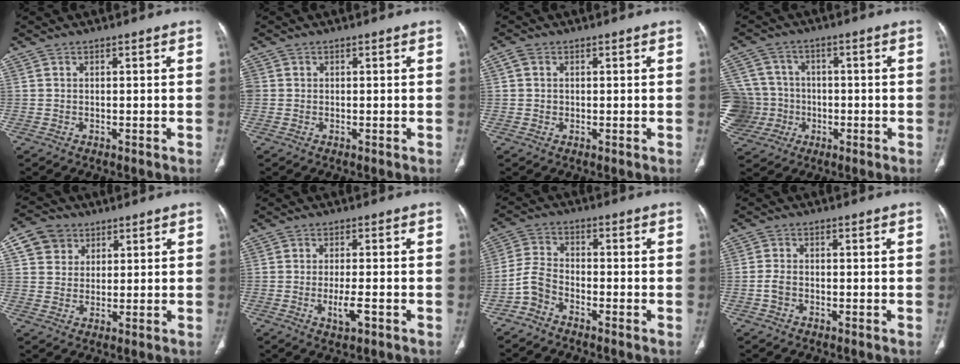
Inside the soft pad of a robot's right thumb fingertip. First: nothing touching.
{"total": 1.4, "force": [0.2, 1.2, 0.6], "torque": [-0.013, 0.007, 0.006]}
{"total": 1.9, "force": [0.4, 1.6, 0.9], "torque": [-0.013, -0.001, 0.008]}
{"total": 15.9, "force": [-2.6, 14.8, 5.4], "torque": [-0.131, 0.035, -0.034]}
{"total": 7.1, "force": [3.1, 6.0, 2.1], "torque": [-0.017, -0.002, 0.056]}
{"total": 4.1, "force": [-1.4, 1.2, 3.6], "torque": [-0.065, -0.003, -0.024]}
{"total": 4.9, "force": [-3.3, 2.8, 2.3], "torque": [-0.049, 0.023, -0.076]}
{"total": 2.4, "force": [-0.9, 1.7, 1.4], "torque": [-0.031, 0.010, -0.019]}